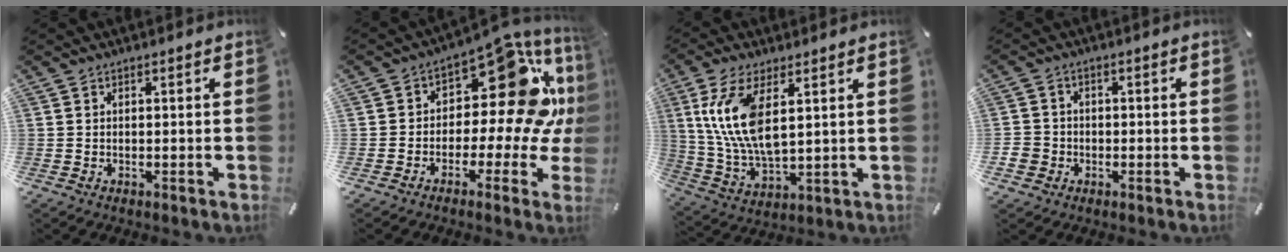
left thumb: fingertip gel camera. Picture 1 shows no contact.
{"total": 18.4, "force": [5.7, 10.0, 14.4], "torque": [-0.204, -0.056, 0.087]}
{"total": 12.6, "force": [4.3, 5.6, 10.5], "torque": [-0.240, -0.015, 0.075]}
{"total": 4.1, "force": [-1.5, 3.7, 0.8], "torque": [-0.021, 0.007, -0.030]}